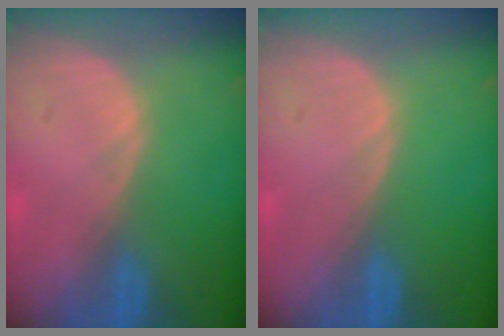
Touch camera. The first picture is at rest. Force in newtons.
{"total": 0.0}